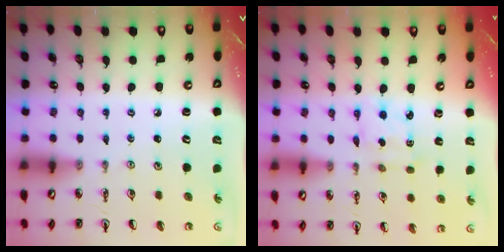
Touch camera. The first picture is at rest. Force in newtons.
{"total": 2.2, "press": 2.0, "slide": 0.8}